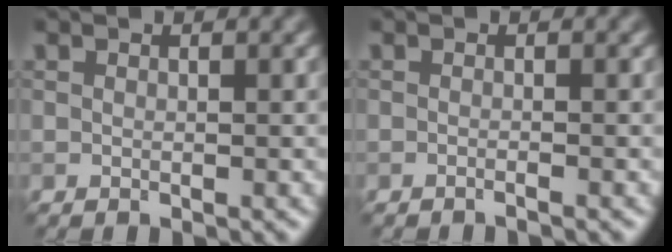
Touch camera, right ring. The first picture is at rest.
{"total": 0.6, "force": [-0.5, 0.0, 0.4], "torque": [-0.005, -0.005, -0.015]}